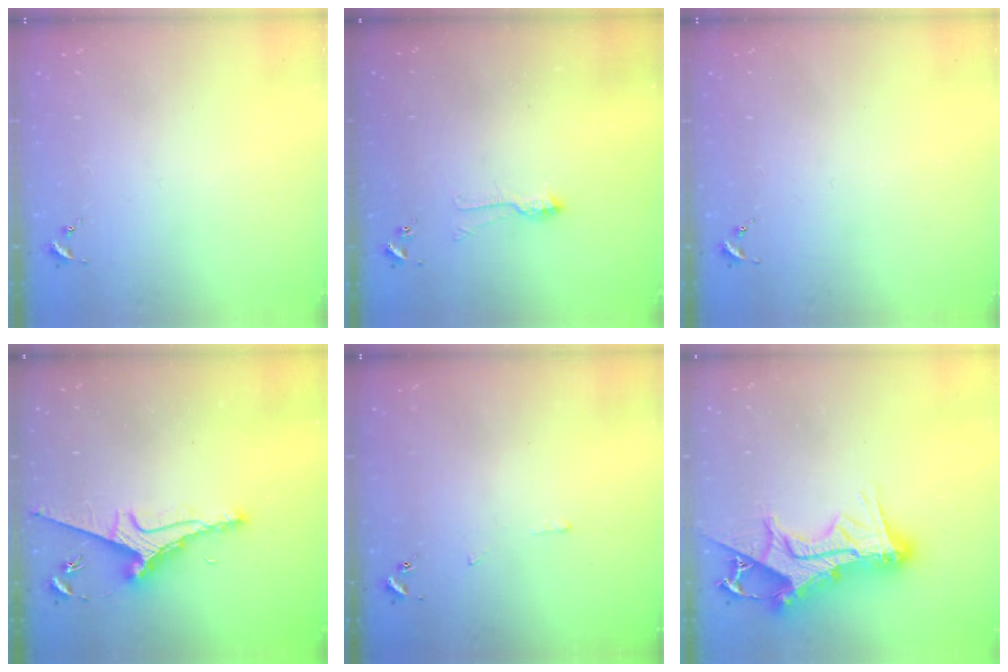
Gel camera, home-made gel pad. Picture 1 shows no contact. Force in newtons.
{"total": 5.3, "press": 5.2, "slide": 0.6}
{"total": 0.0}
{"total": 8.4, "press": 8.3, "slide": 0.9}
{"total": 2.5, "press": 2.5, "slide": 0.3}
{"total": 19.2, "press": 19.2, "slide": 1.2}